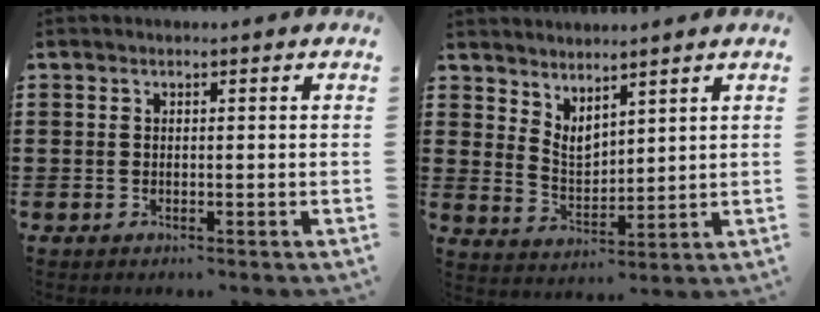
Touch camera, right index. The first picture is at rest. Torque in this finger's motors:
{"motor_torque": [-0.02, 0.04, 0.07, 0.05]}